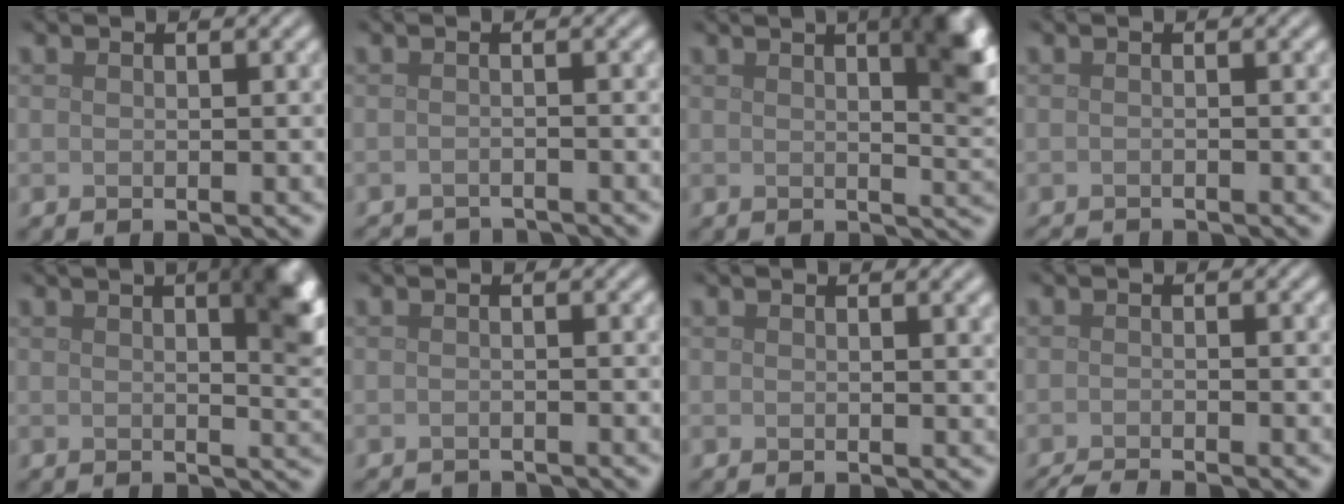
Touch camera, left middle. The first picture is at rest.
{"total": 3.4, "force": [-3.4, 0.3, 0.5], "torque": [-0.008, -0.005, -0.051]}
{"total": 8.7, "force": [3.1, 3.3, 7.4], "torque": [-0.047, 0.024, 0.032]}
{"total": 2.3, "force": [-2.2, 0.2, 0.5], "torque": [-0.002, -0.012, -0.035]}
{"total": 7.4, "force": [2.4, 2.8, 6.4], "torque": [-0.048, 0.016, 0.027]}
{"total": 2.3, "force": [-2.3, 0.2, 0.3], "torque": [0.000, -0.010, -0.033]}
{"total": 1.5, "force": [0.7, 0.5, 1.3], "torque": [-0.009, 0.005, 0.008]}
{"total": 3.0, "force": [-2.7, 0.3, 1.3], "torque": [-0.022, -0.003, -0.051]}